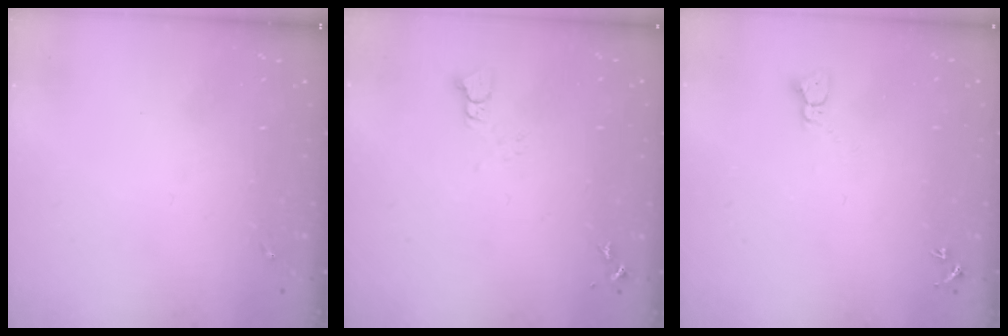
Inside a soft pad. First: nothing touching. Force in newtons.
{"total": 2.5, "press": 2.5, "slide": 0.1}
{"total": 2.3, "press": 2.3, "slide": 0.3}